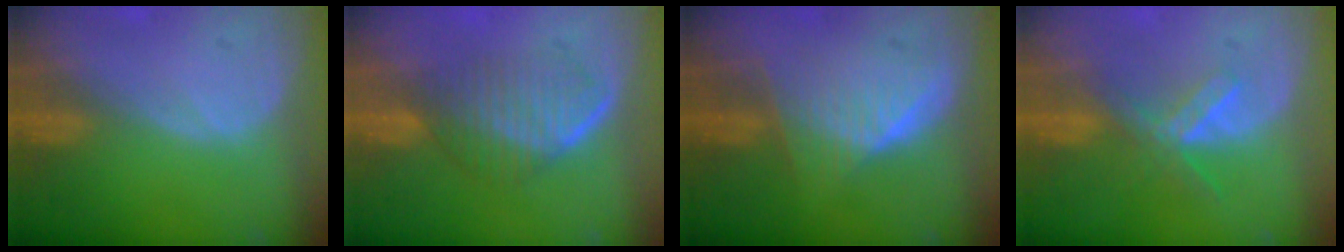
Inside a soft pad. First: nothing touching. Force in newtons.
{"total": 7.0, "press": 6.1, "slide": 3.5}
{"total": 6.2, "press": 6.1, "slide": 1.2}
{"total": 5.4, "press": 4.9, "slide": 2.4}